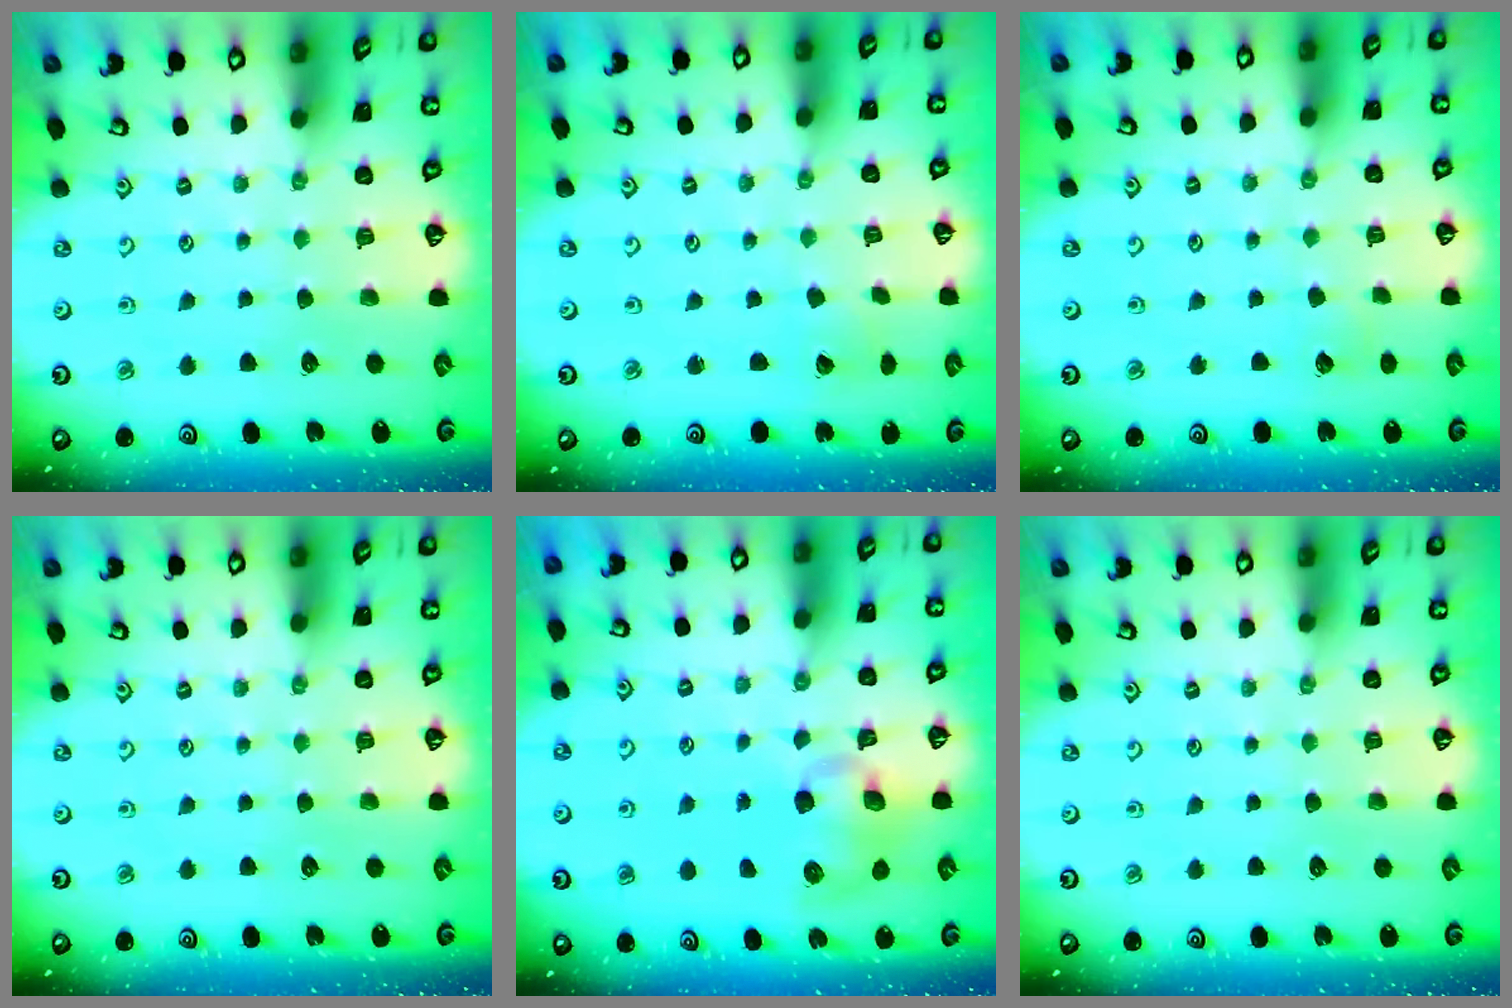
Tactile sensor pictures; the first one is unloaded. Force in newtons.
{"total": 2.1, "press": 2.1, "slide": 0.3}
{"total": 2.0, "press": 2.0, "slide": 0.1}
{"total": 0.0}
{"total": 7.7, "press": 7.6, "slide": 1.4}
{"total": 0.0}